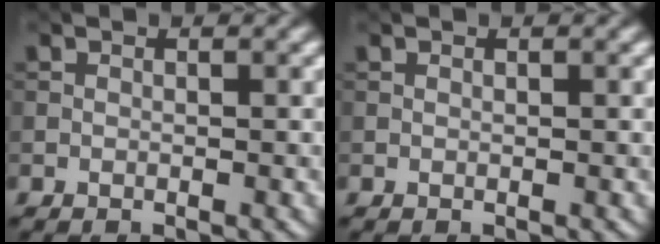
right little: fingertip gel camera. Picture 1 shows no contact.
{"total": 0.0}